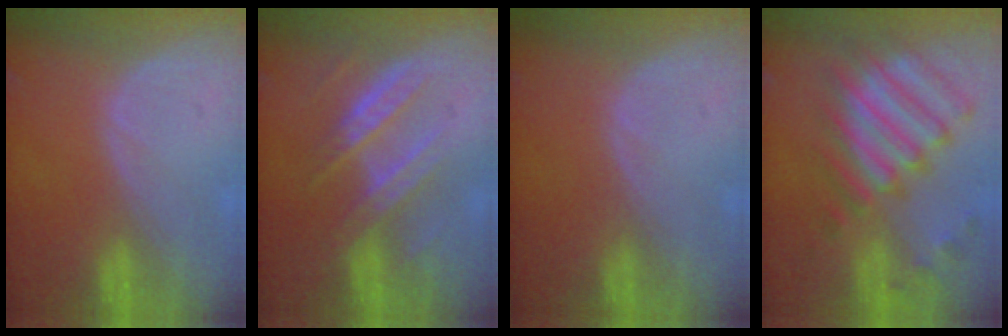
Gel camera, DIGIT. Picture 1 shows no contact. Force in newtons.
{"total": 7.1, "press": 6.9, "slide": 1.8}
{"total": 0.0}
{"total": 12.1, "press": 10.4, "slide": 6.1}